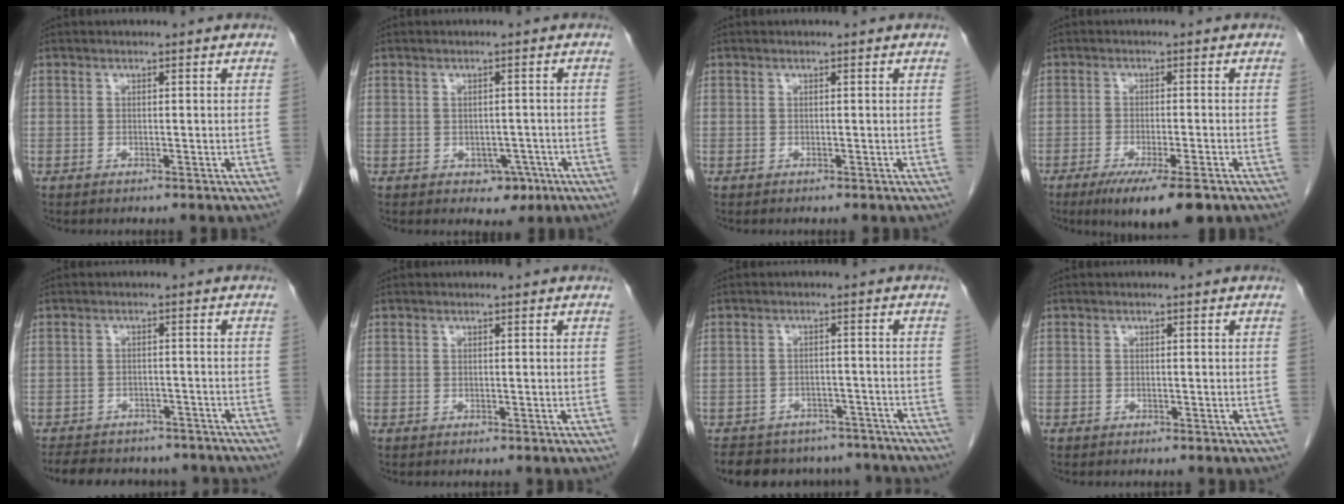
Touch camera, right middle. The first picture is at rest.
{"total": 3.1, "force": [-1.3, 2.3, 1.7], "torque": [-0.014, 0.004, -0.008]}
{"total": 0.0}
{"total": 8.8, "force": [-5.8, 1.1, 6.6], "torque": [-0.096, -0.019, -0.087]}
{"total": 15.7, "force": [-13.5, 6.0, 5.3], "torque": [-0.113, 0.001, -0.160]}
{"total": 0.0}
{"total": 15.4, "force": [-13.4, 6.3, 4.3], "torque": [-0.089, 0.007, -0.159]}
{"total": 0.7, "force": [-0.5, 0.4, 0.0], "torque": [-0.010, 0.002, -0.010]}